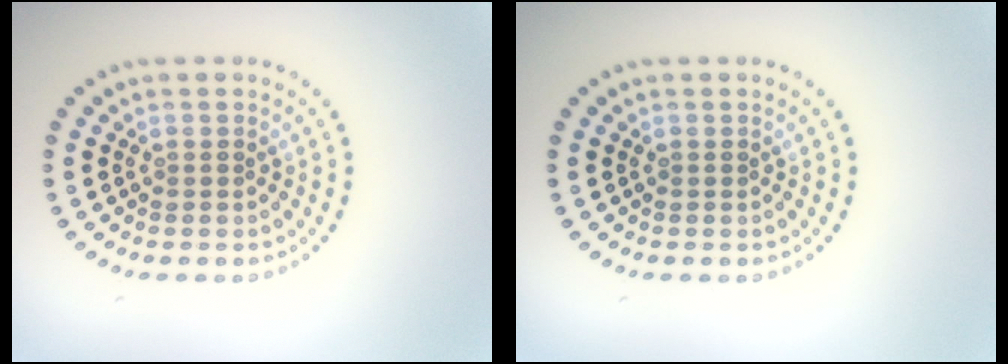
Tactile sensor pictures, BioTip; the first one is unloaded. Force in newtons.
{"total": 0.0}